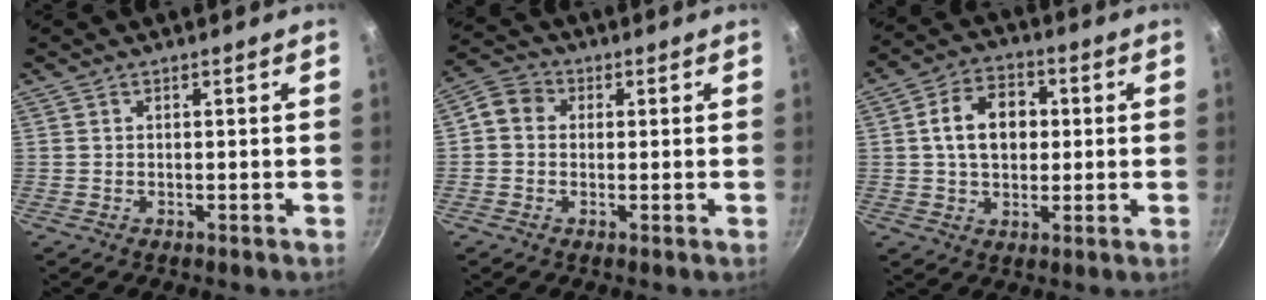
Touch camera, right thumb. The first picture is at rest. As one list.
[{"total": 5.0, "force": [0.4, 4.4, 2.4], "torque": [-0.033, 0.011, -0.012]}, {"total": 10.6, "force": [1.2, 7.7, 7.2], "torque": [-0.093, 0.016, 0.012]}]